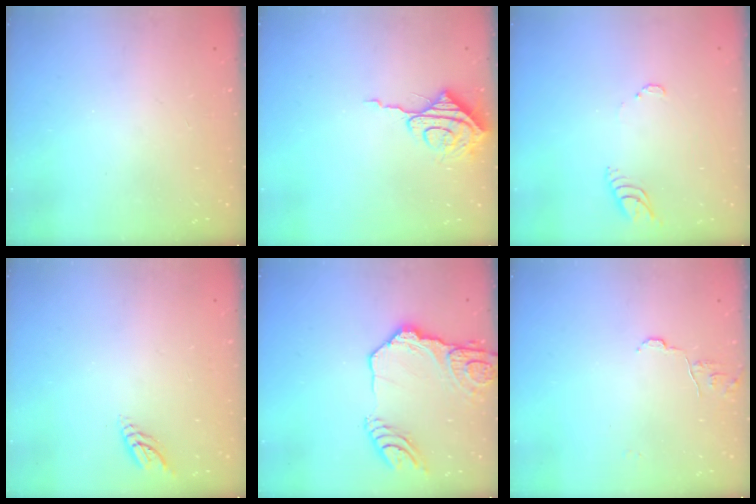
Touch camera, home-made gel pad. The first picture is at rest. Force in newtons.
{"total": 8.0, "press": 8.0, "slide": 0.7}
{"total": 3.9, "press": 3.9, "slide": 0.3}
{"total": 4.7, "press": 4.6, "slide": 0.4}
{"total": 16.9, "press": 16.8, "slide": 1.9}
{"total": 6.9, "press": 6.9, "slide": 0.5}